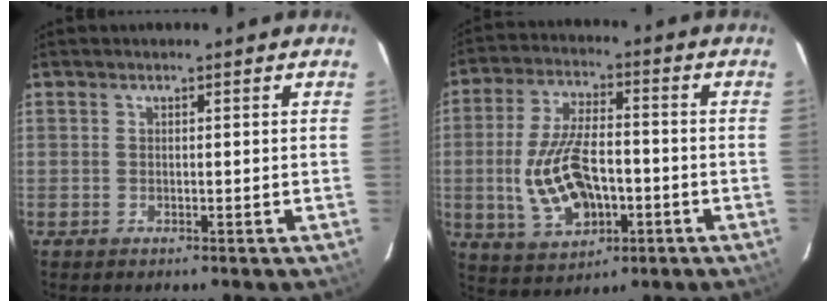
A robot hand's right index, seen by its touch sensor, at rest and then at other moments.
{"total": 13.9, "force": [-2.9, 7.0, 11.6], "torque": [-0.242, 0.000, -0.038]}